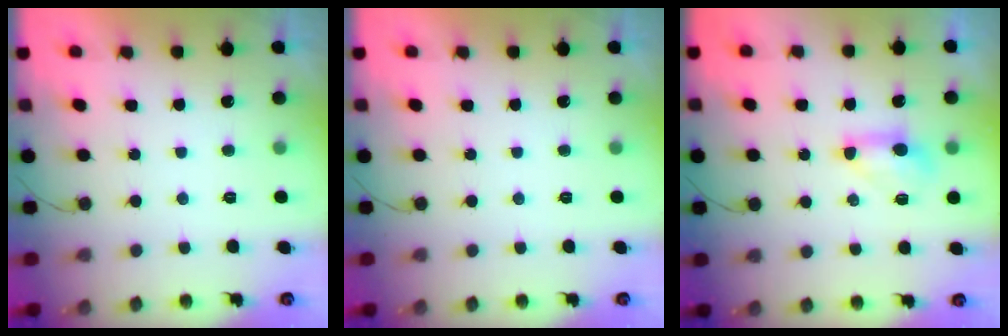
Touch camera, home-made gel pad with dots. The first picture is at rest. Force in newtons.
{"total": 0.0}
{"total": 5.9, "press": 5.9, "slide": 0.7}